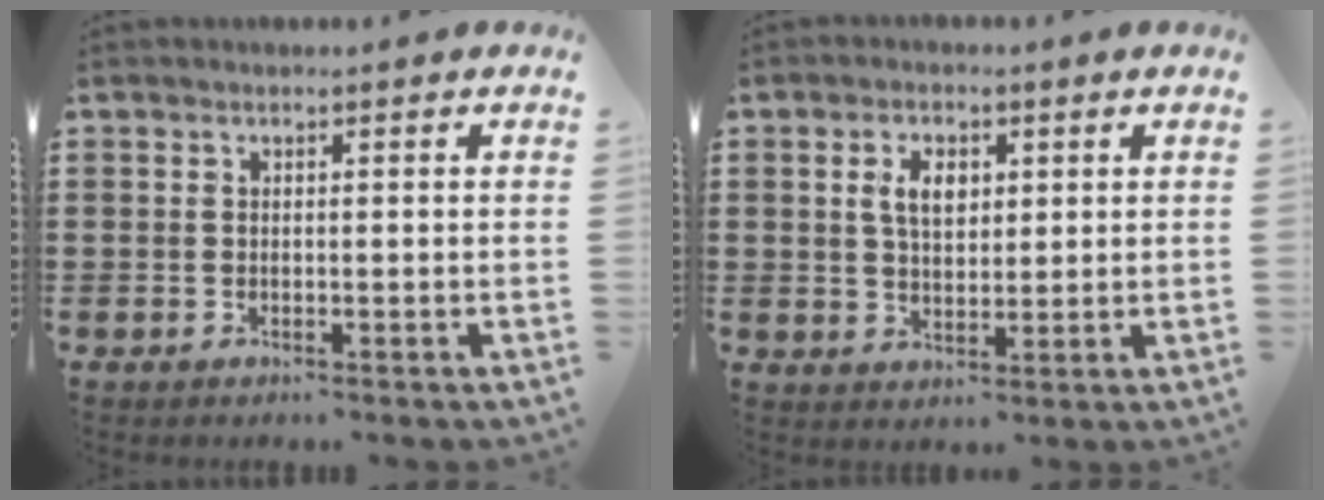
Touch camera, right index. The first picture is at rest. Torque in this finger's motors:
{"motor_torque": [0.90, 0.74, 0.44, 0.11]}